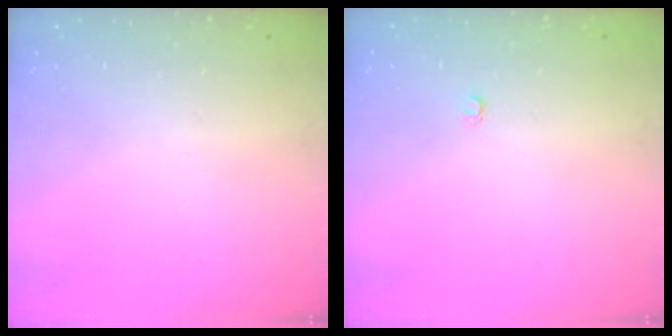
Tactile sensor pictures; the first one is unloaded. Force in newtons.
{"total": 2.6, "press": 2.6, "slide": 0.3}